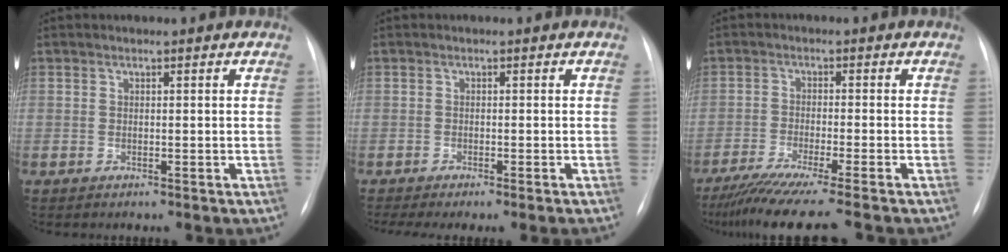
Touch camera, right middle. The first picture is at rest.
{"total": 4.7, "force": [-3.8, -0.6, 2.6], "torque": [-0.030, -0.006, -0.056]}
{"total": 11.3, "force": [-9.5, -1.3, 5.9], "torque": [-0.078, -0.040, -0.149]}